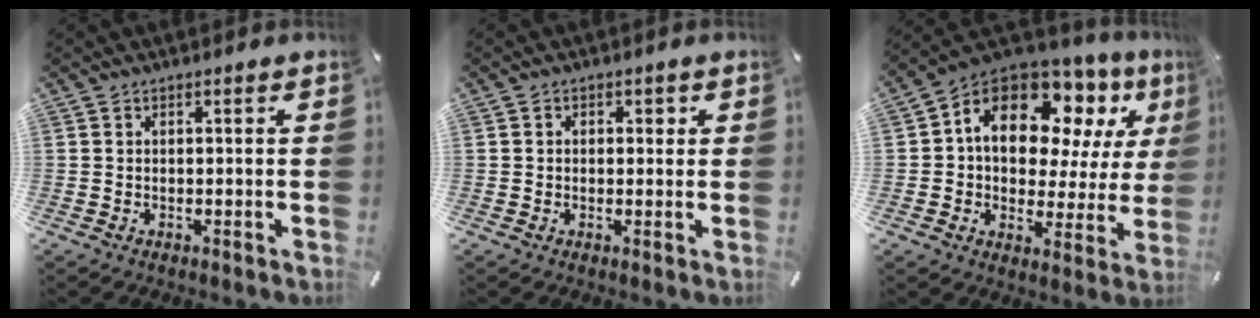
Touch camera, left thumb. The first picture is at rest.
{"total": 1.6, "force": [0.0, 1.4, 0.7], "torque": [0.002, 0.001, -0.007]}
{"total": 15.5, "force": [7.8, 10.2, 8.8], "torque": [-0.148, -0.044, 0.138]}